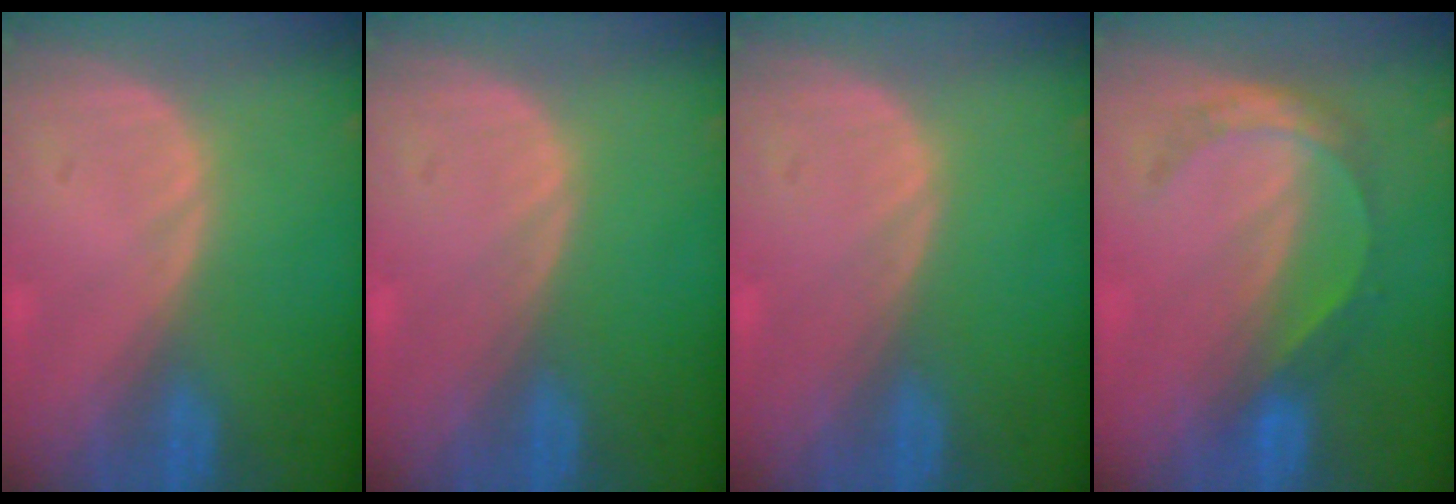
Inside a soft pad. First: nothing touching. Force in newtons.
{"total": 0.0}
{"total": 0.0}
{"total": 5.2, "press": 4.6, "slide": 2.5}